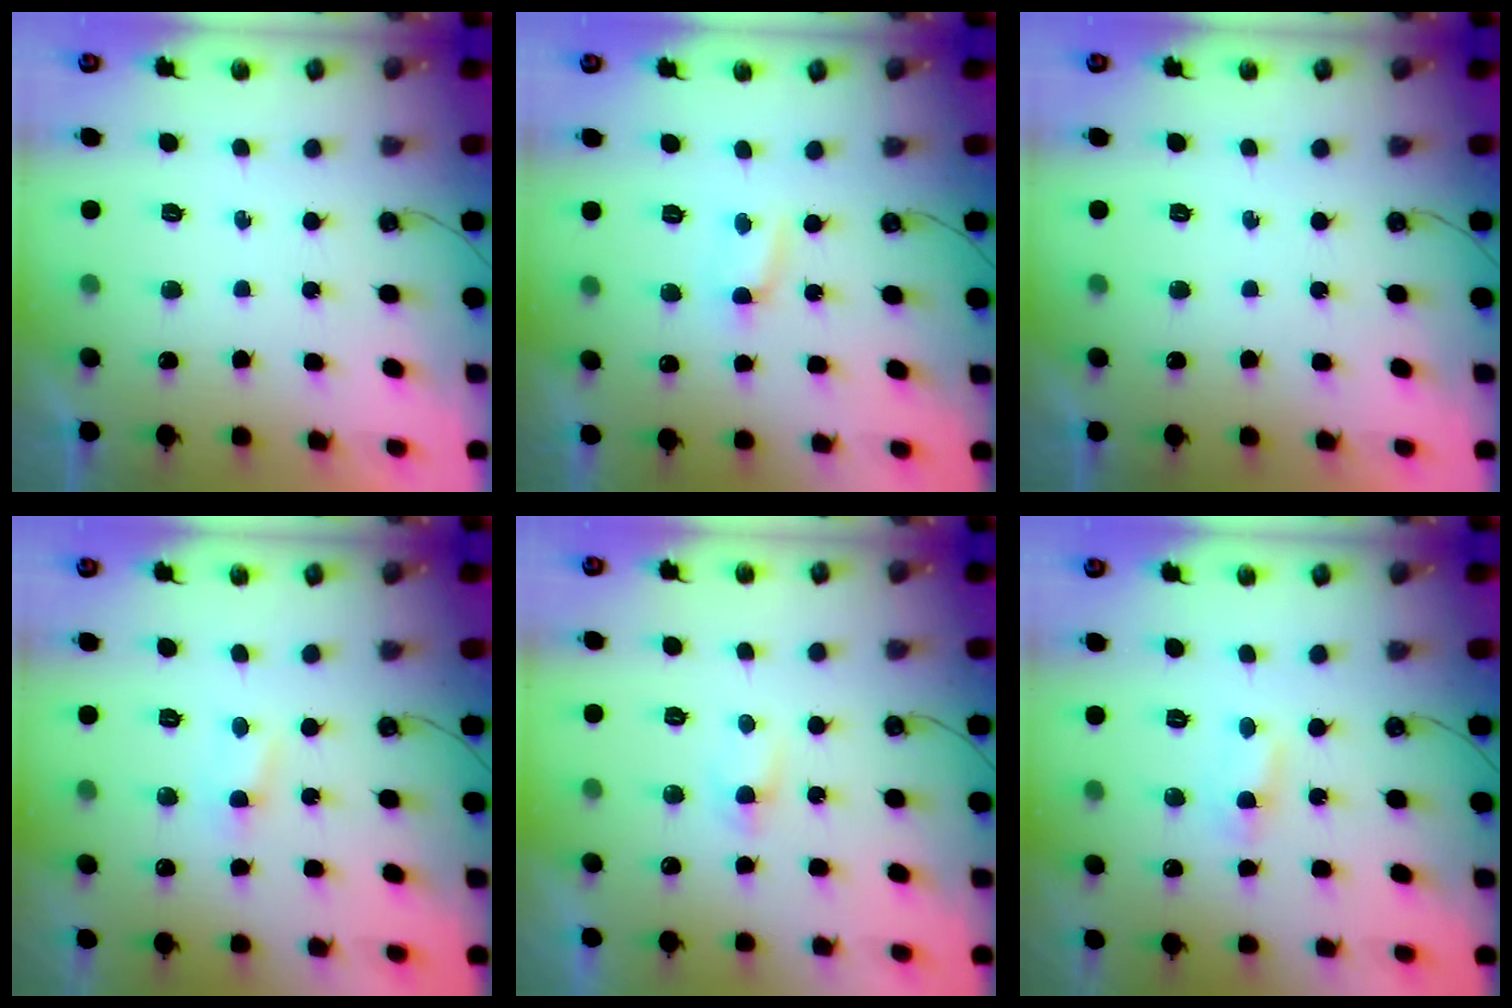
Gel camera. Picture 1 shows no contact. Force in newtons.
{"total": 2.4, "press": 2.4, "slide": 0.3}
{"total": 0.0}
{"total": 2.7, "press": 2.7, "slide": 0.4}
{"total": 2.2, "press": 2.2, "slide": 0.3}
{"total": 1.0, "press": 0.9, "slide": 0.6}